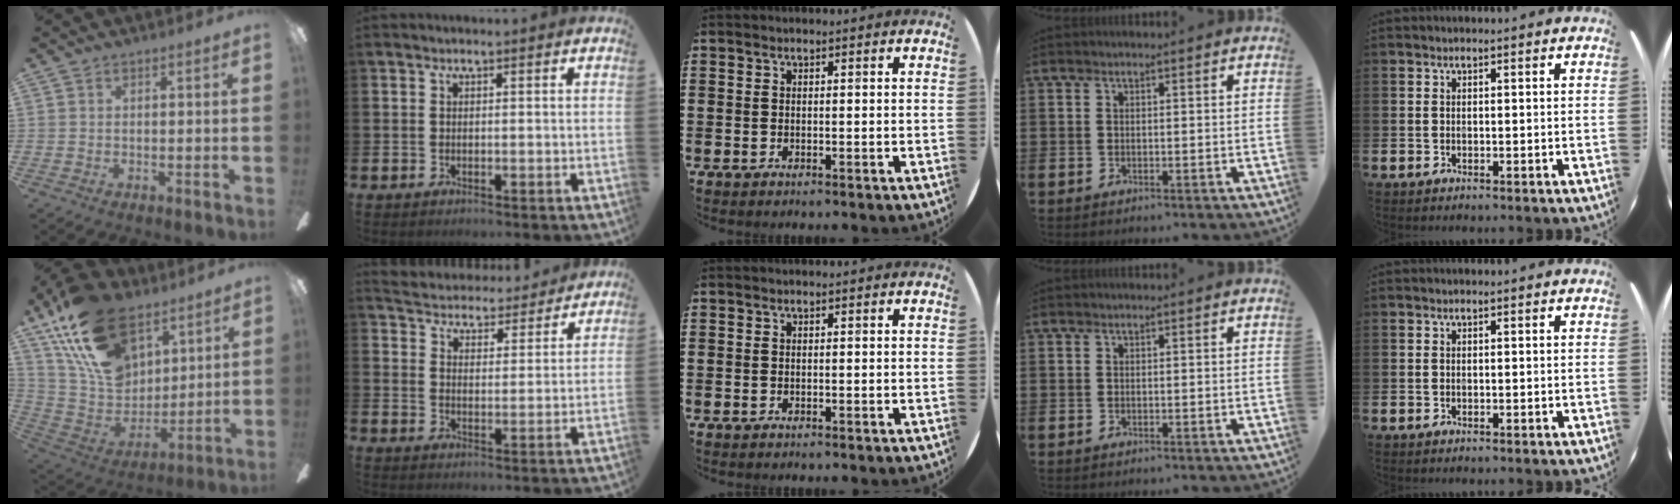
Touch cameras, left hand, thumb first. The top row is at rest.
{"thumb": {"total": 24.3, "force": [14.7, 14.4, 12.9], "torque": [-0.241, -0.068, 0.273]}, "index": {"total": 5.1, "force": [5.0, 1.1, -0.2], "torque": [-0.018, -0.042, 0.085]}}